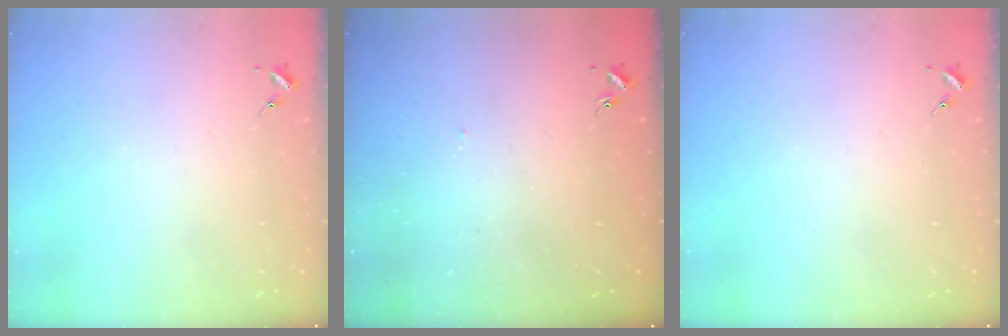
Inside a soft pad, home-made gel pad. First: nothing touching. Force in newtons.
{"total": 2.7, "press": 2.7, "slide": 0.1}
{"total": 0.0}